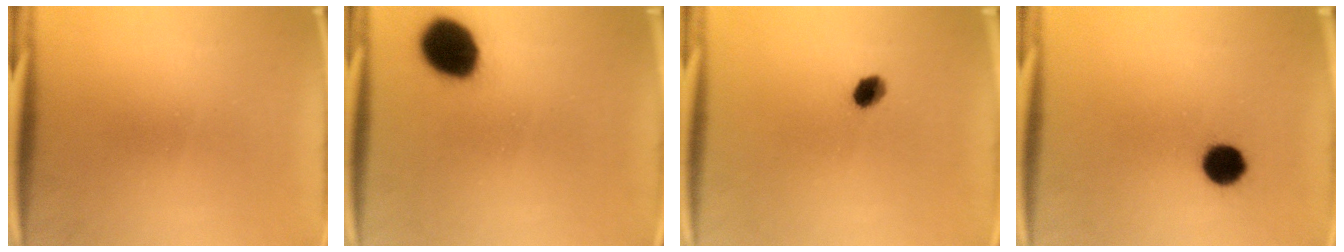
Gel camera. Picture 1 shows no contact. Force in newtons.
{"total": 13.1}
{"total": 3.4}
{"total": 6.8}